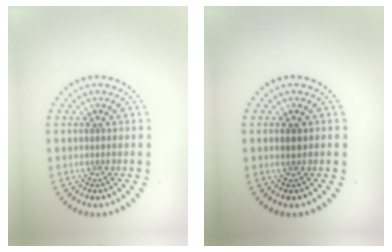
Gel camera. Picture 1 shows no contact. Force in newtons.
{"total": 0.8, "press": 0.8, "slide": 0.2}